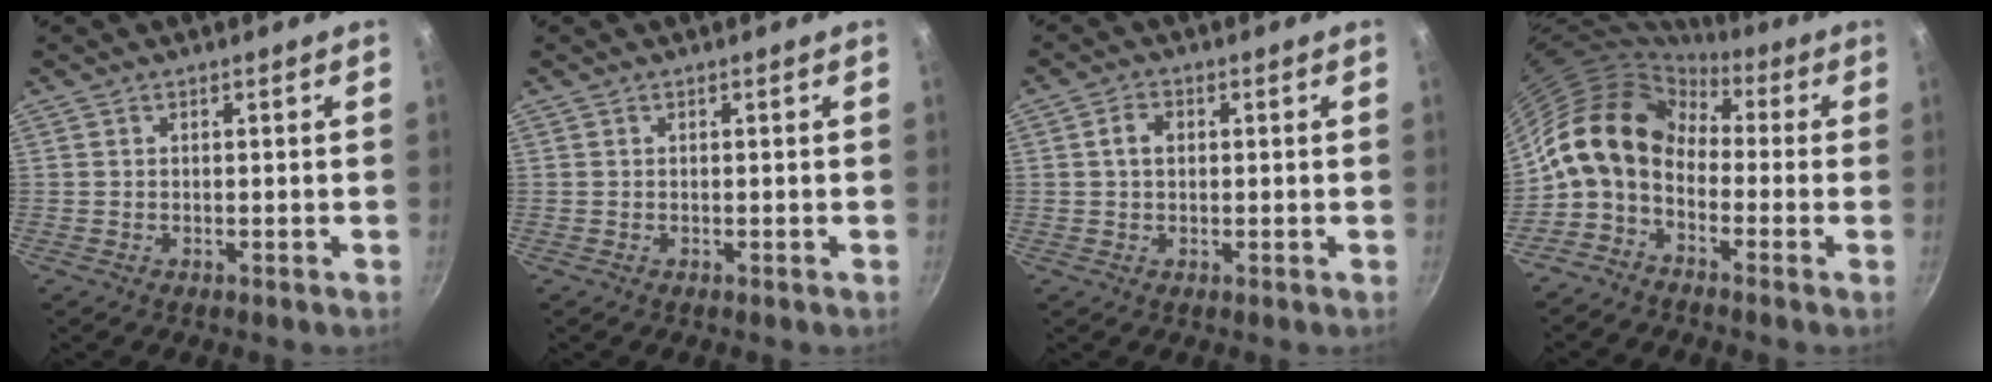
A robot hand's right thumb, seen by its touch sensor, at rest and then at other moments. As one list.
[{"total": 0.0}, {"total": 3.1, "force": [0.5, 2.2, 2.1], "torque": [-0.030, 0.007, 0.004]}, {"total": 13.0, "force": [-0.5, 9.4, 9.0], "torque": [-0.147, 0.040, -0.030]}]